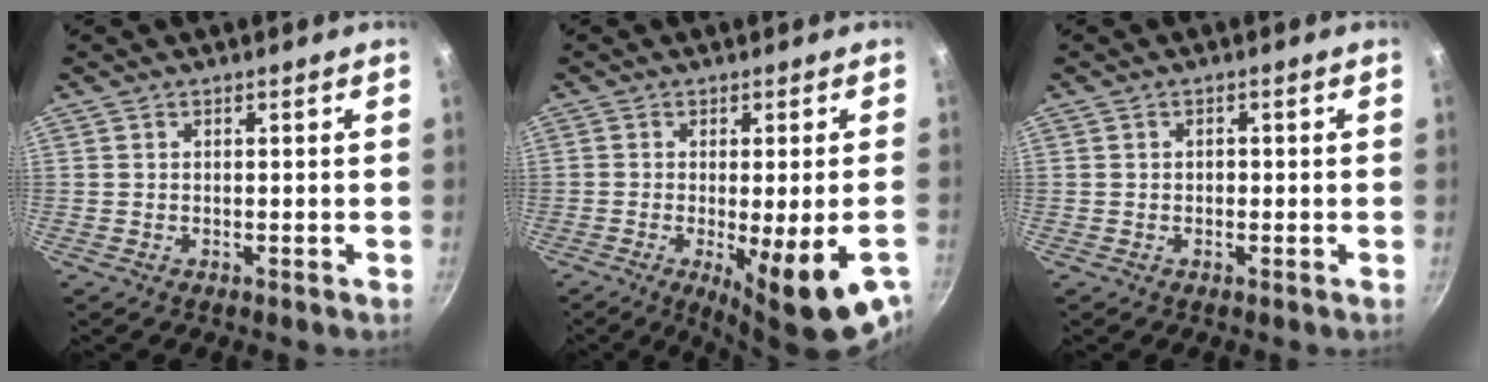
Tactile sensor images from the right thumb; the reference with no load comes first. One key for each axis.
{"total": 15.0, "fx": -6.3, "fy": 3.0, "fz": 13.3, "tx": -0.170, "ty": -0.016, "tz": -0.077}
{"total": 1.1, "fx": 0.0, "fy": 0.9, "fz": 0.7, "tx": -0.008, "ty": 0.005, "tz": -0.002}